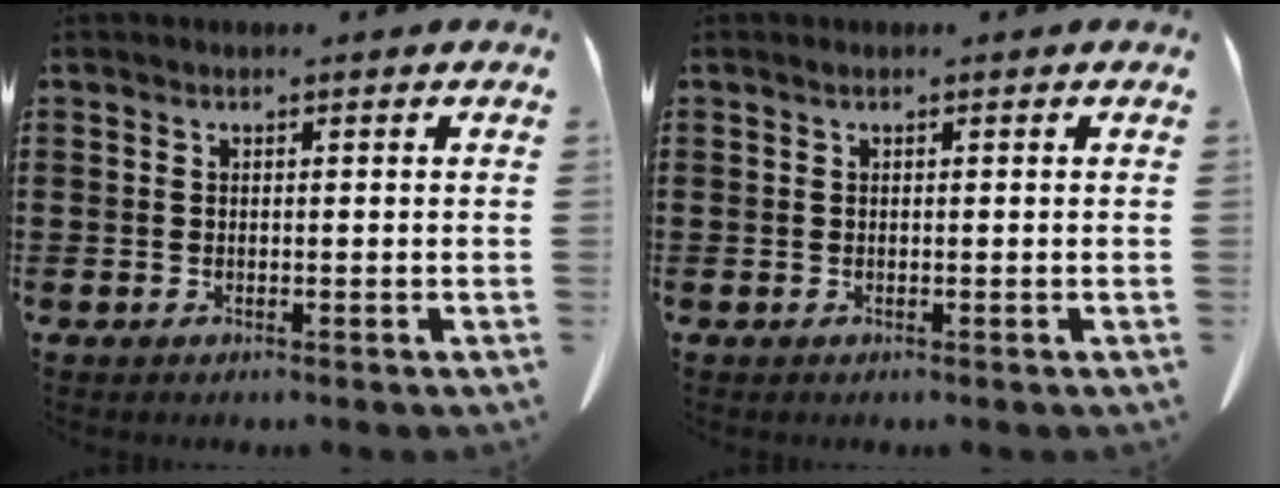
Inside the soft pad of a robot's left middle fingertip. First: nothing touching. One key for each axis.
{"total": 0.0}